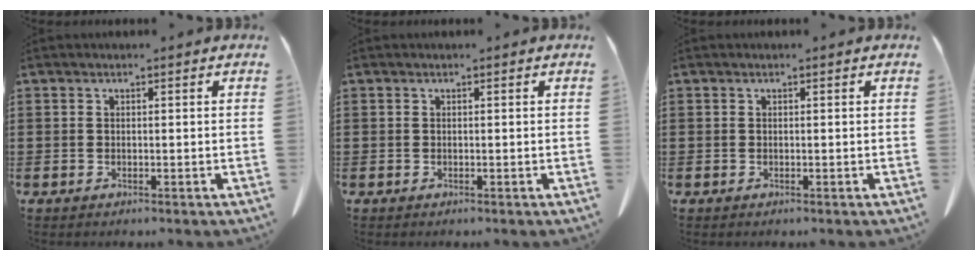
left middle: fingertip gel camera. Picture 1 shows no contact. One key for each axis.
{"total": 0.0}
{"total": 0.0}